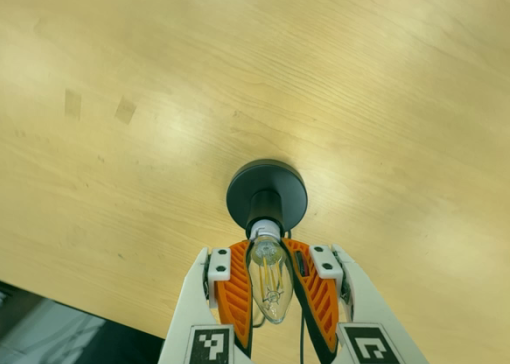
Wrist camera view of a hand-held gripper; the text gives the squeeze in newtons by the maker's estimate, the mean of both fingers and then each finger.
{"total": 26.2, "left": 32.0, "right": 20.4}